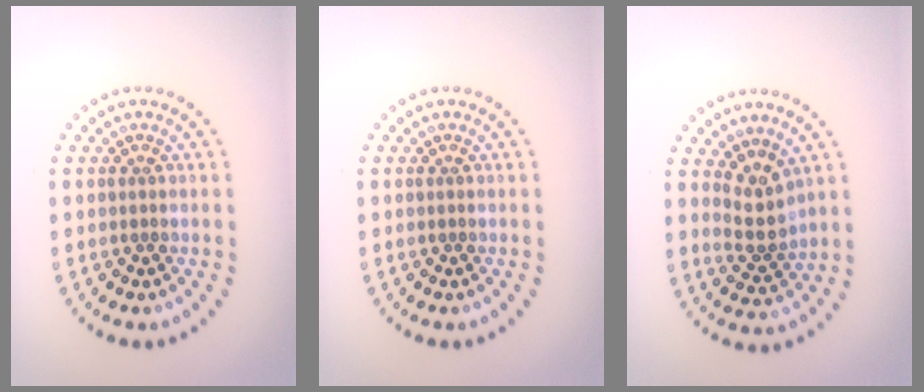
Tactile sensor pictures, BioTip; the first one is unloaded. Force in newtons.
{"total": 0.0}
{"total": 2.6, "press": 2.0, "slide": 1.6}